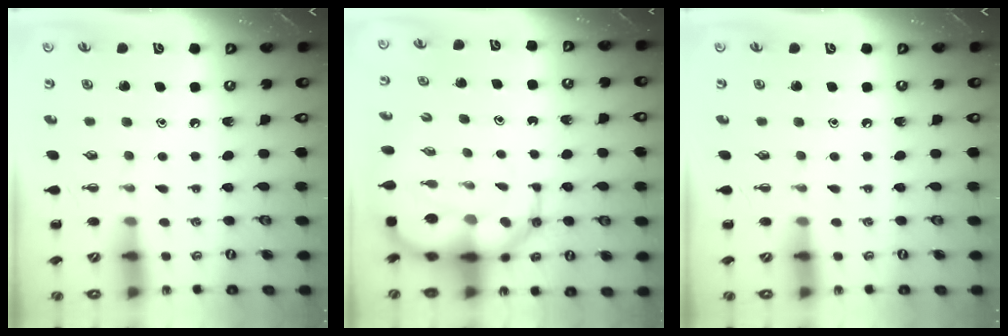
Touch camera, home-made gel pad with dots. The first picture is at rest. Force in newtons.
{"total": 11.3, "press": 10.7, "slide": 3.7}
{"total": 0.0}